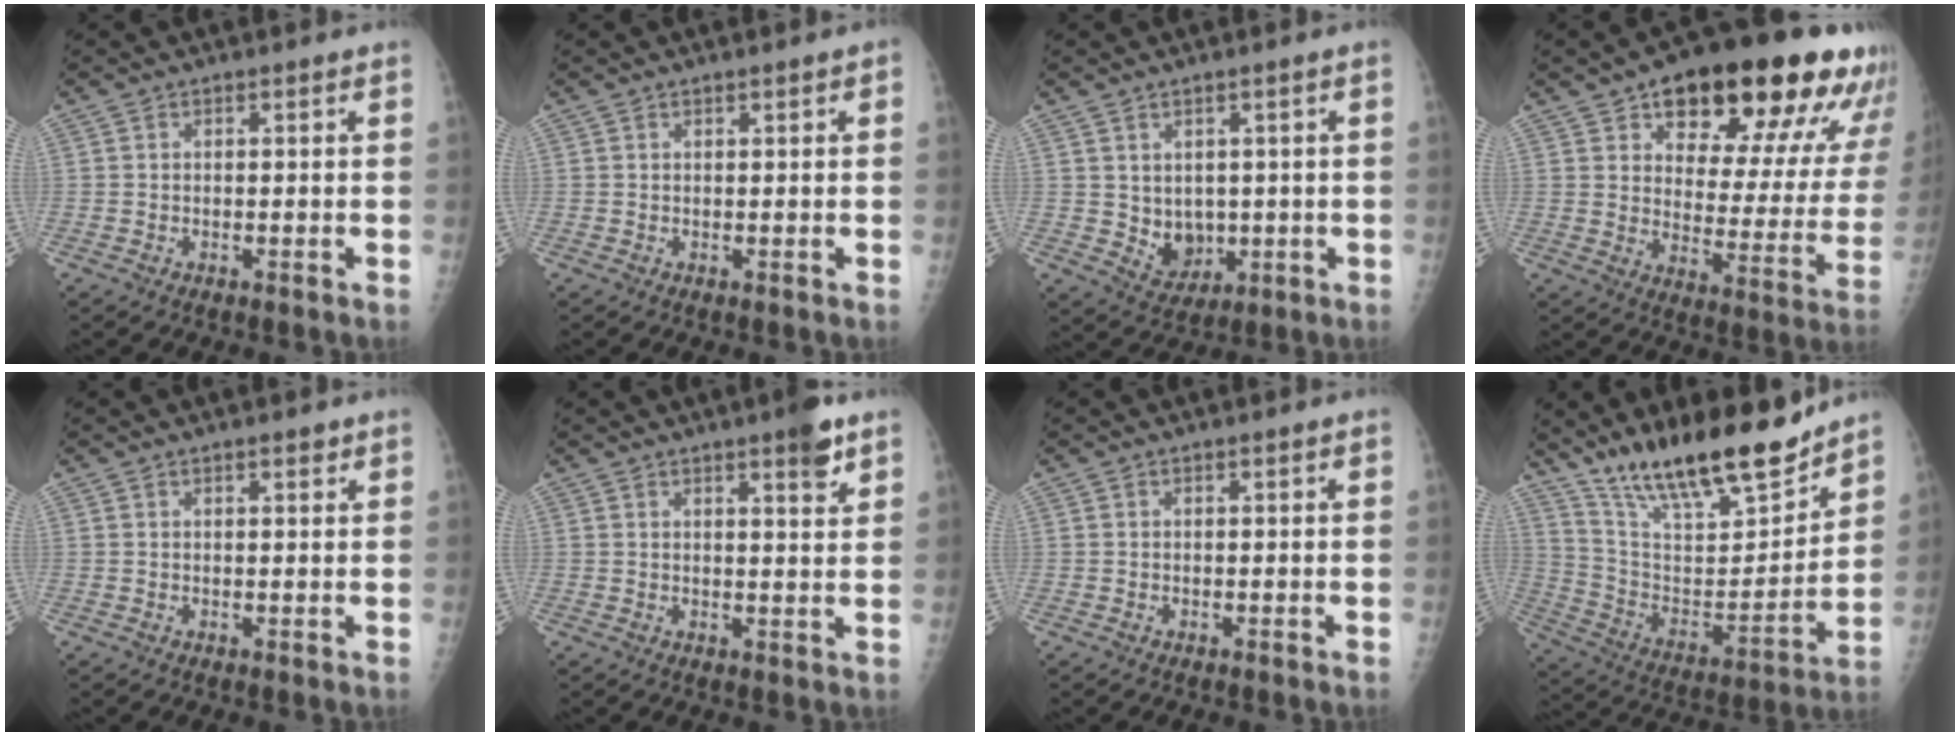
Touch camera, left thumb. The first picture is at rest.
{"total": 0.9, "force": [0.4, 0.2, 0.7], "torque": [-0.011, 0.001, 0.005]}
{"total": 5.7, "force": [0.1, 4.6, 3.4], "torque": [-0.028, -0.012, 0.022]}
{"total": 25.8, "force": [15.7, 10.1, 17.8], "torque": [-0.203, -0.044, 0.215]}
{"total": 1.5, "force": [1.1, 0.5, 0.9], "torque": [-0.009, -0.005, 0.014]}
{"total": 5.0, "force": [3.2, 0.8, 3.7], "torque": [-0.047, -0.018, 0.041]}
{"total": 0.0}
{"total": 21.9, "force": [17.6, 5.7, 11.8], "torque": [-0.167, -0.092, 0.307]}